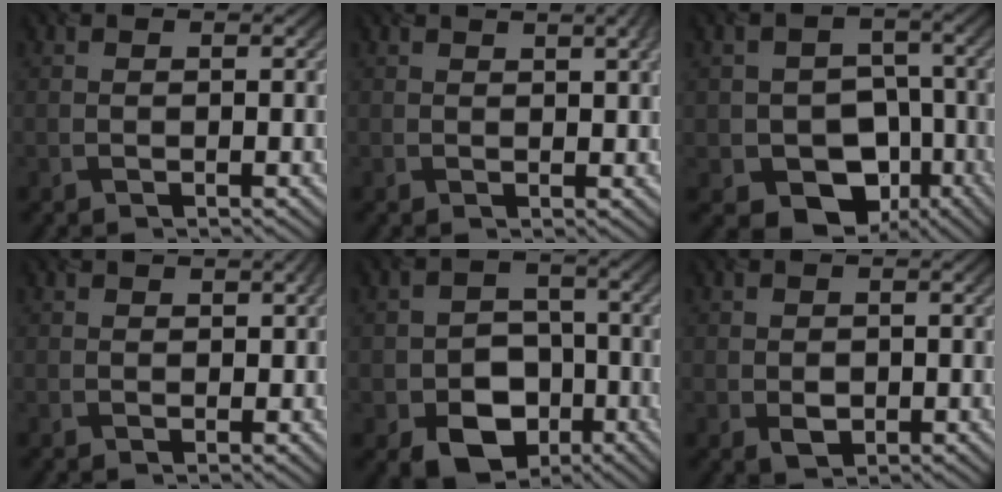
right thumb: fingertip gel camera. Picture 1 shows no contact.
{"total": 2.5, "force": [1.5, 0.7, 1.8], "torque": [-0.025, 0.002, 0.023]}
{"total": 10.2, "force": [-4.8, 8.0, 4.0], "torque": [-0.062, -0.021, -0.093]}
{"total": 0.8, "force": [0.6, 0.5, 0.3], "torque": [-0.006, -0.004, 0.015]}
{"total": 7.9, "force": [-4.1, 5.9, 3.3], "torque": [-0.059, -0.019, -0.072]}
{"total": 1.6, "force": [-0.5, 1.4, 0.6], "torque": [-0.017, -0.010, -0.002]}